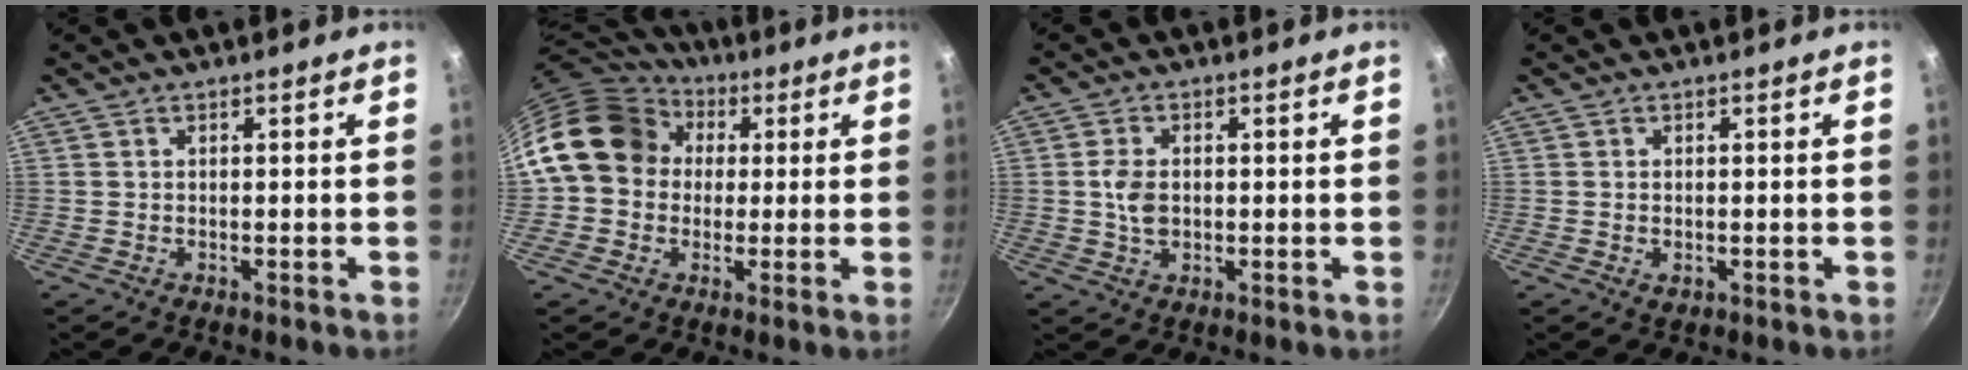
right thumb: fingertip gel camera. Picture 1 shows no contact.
{"total": 15.8, "force": [2.3, 13.5, 8.0], "torque": [-0.113, 0.037, 0.026]}
{"total": 4.7, "force": [0.1, 3.2, 3.5], "torque": [-0.063, 0.004, 0.001]}
{"total": 1.4, "force": [-0.2, 0.9, 1.0], "torque": [-0.015, -0.001, -0.001]}